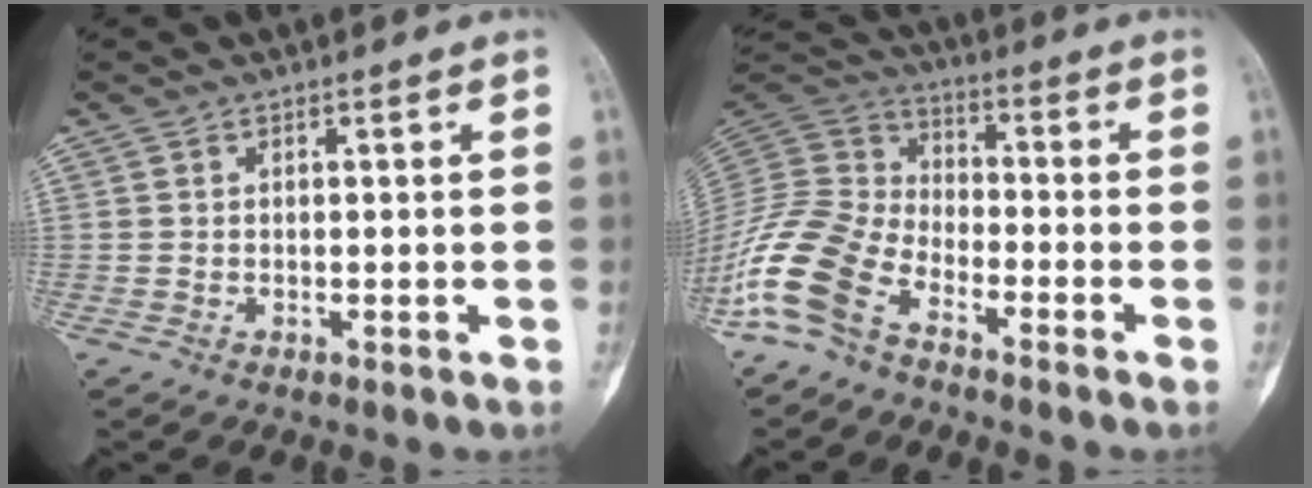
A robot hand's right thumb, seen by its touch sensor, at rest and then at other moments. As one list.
[{"total": 13.1, "force": [-8.1, 6.9, 7.6], "torque": [-0.163, 0.055, -0.175]}]